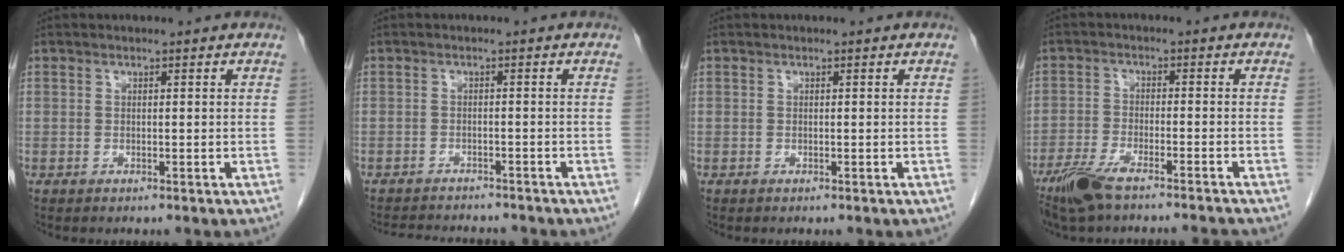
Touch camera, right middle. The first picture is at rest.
{"total": 8.0, "force": [-7.5, 1.6, 2.2], "torque": [-0.031, -0.001, -0.101]}
{"total": 0.0}
{"total": 9.2, "force": [-7.7, 0.4, 5.0], "torque": [-0.089, -0.017, -0.132]}